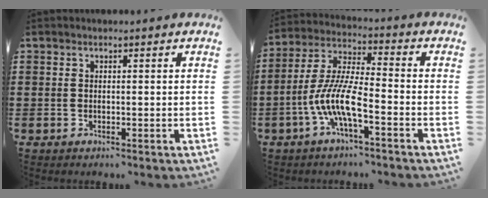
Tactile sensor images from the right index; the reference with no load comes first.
{"total": 9.2, "force": [-4.0, 2.0, 8.0], "torque": [-0.190, -0.012, -0.082]}